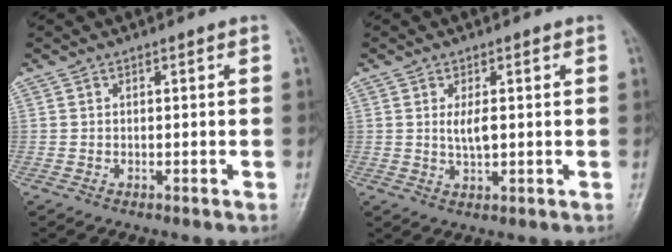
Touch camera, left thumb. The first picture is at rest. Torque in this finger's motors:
{"motor_torque": [0.10, 0.09, 0.60, 0.05, 0.02]}